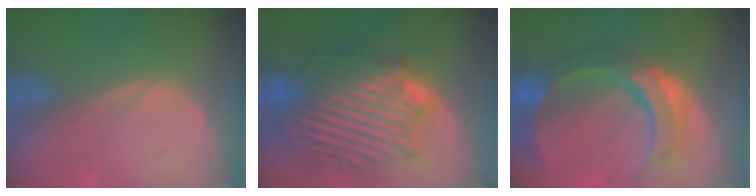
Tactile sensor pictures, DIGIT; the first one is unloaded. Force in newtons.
{"total": 13.2, "press": 13.2, "slide": 1.0}
{"total": 11.0, "press": 9.3, "slide": 6.0}